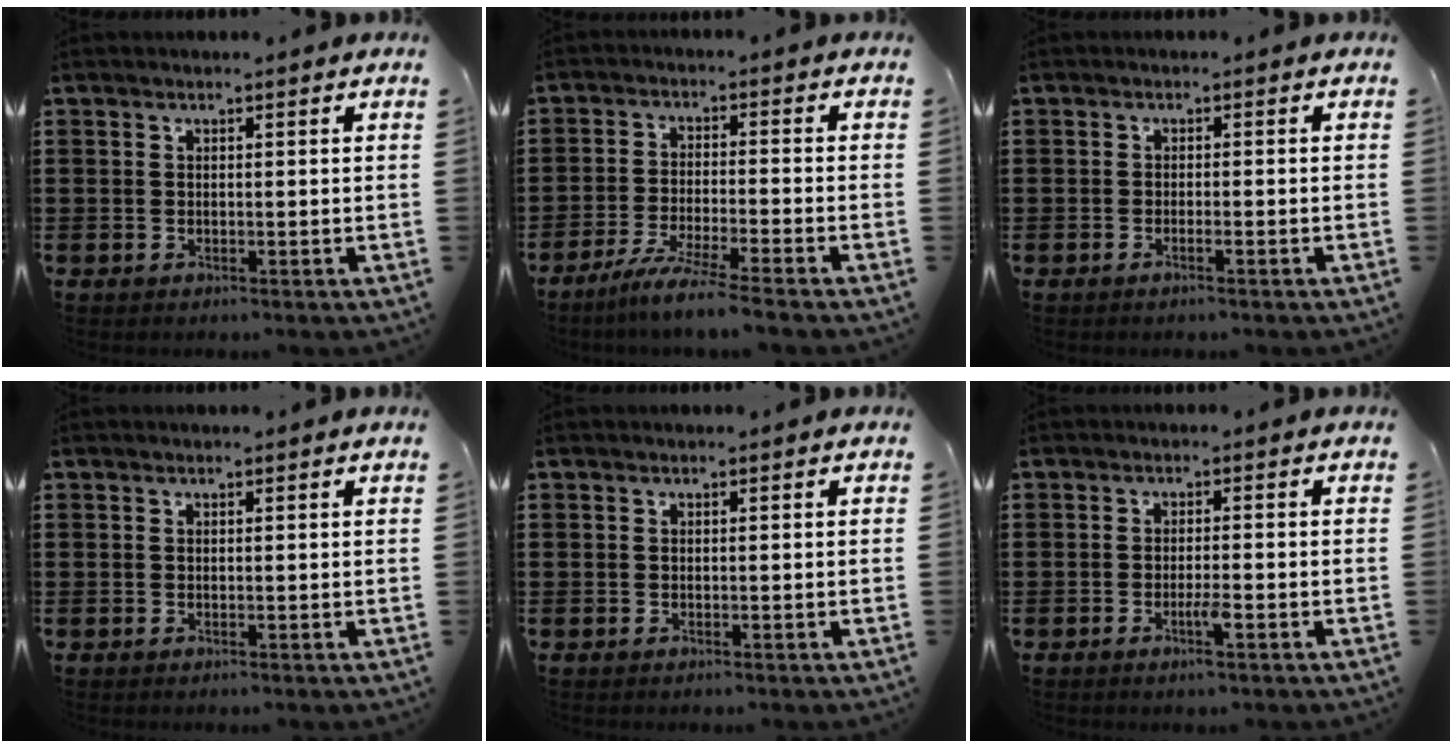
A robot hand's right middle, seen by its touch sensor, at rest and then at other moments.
{"total": 5.8, "force": [-5.0, -0.6, 2.9], "torque": [-0.057, -0.018, -0.092]}
{"total": 1.0, "force": [-0.7, -0.1, 0.7], "torque": [-0.014, -0.003, -0.013]}
{"total": 0.0}
{"total": 0.0}
{"total": 3.1, "force": [-1.5, 0.2, 2.7], "torque": [-0.047, -0.001, -0.027]}